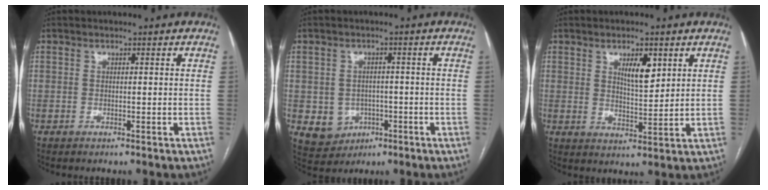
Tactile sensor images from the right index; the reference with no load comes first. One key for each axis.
{"total": 5.8, "fx": -1.7, "fy": 5.3, "fz": 1.7, "tx": -0.028, "ty": 0.007, "tz": -0.011}
{"total": 5.3, "fx": 2.5, "fy": 1.7, "fz": 4.3, "tx": -0.076, "ty": -0.003, "tz": 0.046}